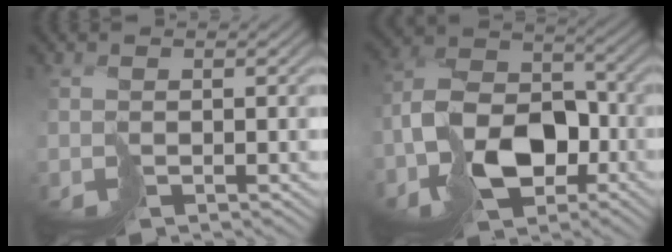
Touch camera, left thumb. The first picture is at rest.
{"total": 11.0, "force": [-4.5, 7.2, 6.9], "torque": [-0.125, -0.005, -0.090]}